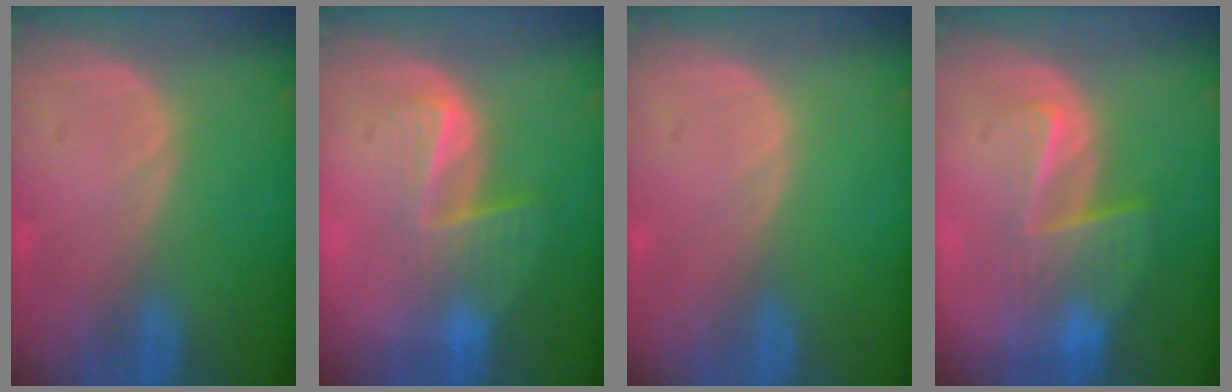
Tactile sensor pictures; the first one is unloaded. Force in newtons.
{"total": 6.7, "press": 5.5, "slide": 3.8}
{"total": 0.0}
{"total": 6.5, "press": 6.0, "slide": 2.4}